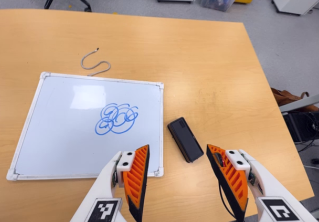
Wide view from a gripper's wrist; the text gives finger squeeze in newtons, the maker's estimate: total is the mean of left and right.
{"total": 0.0}